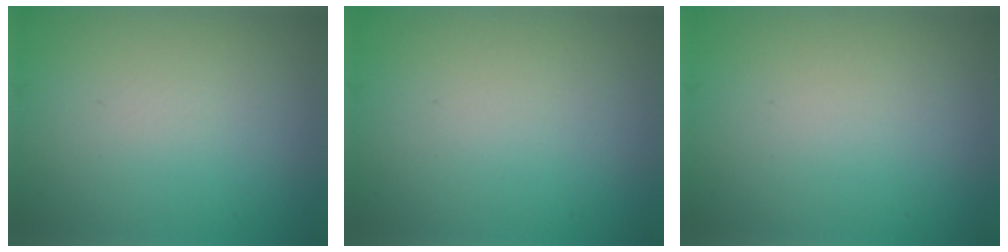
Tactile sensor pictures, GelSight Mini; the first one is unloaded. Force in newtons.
{"total": 0.0}
{"total": 0.0}